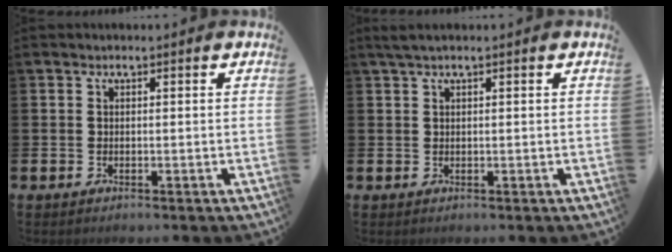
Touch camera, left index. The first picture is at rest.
{"total": 1.3, "force": [0.9, 0.0, 1.0], "torque": [-0.024, 0.006, 0.016]}